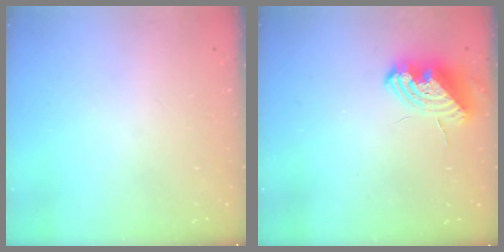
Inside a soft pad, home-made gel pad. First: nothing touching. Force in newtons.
{"total": 9.1, "press": 9.0, "slide": 1.4}